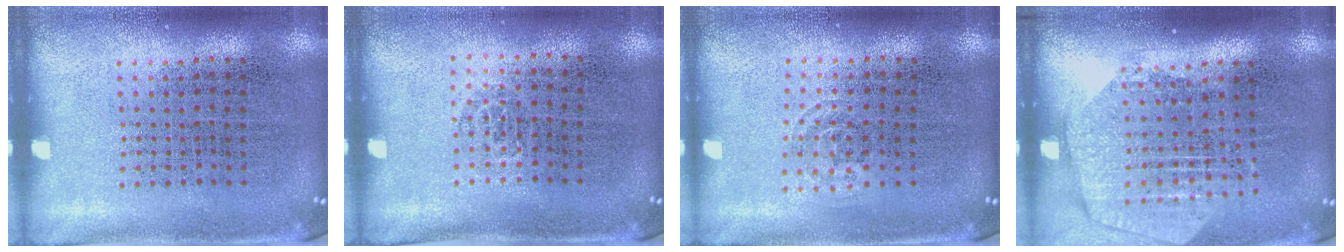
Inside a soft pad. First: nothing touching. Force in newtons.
{"total": 0.6, "press": 0.4, "slide": 0.5}
{"total": 0.8, "press": 0.6, "slide": 0.5}
{"total": 1.9, "press": 1.7, "slide": 0.9}